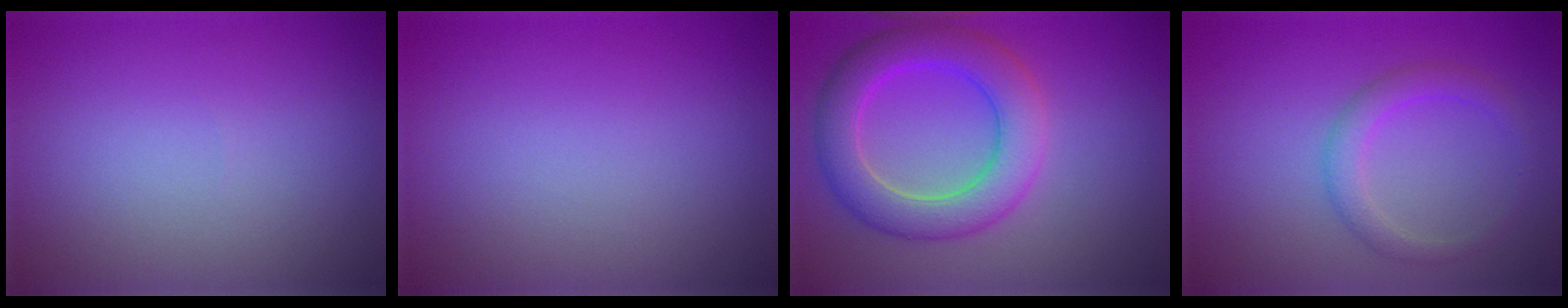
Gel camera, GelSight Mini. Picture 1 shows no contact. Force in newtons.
{"total": 0.0}
{"total": 6.3, "press": 6.3, "slide": 0.4}
{"total": 2.4, "press": 2.4, "slide": 0.1}